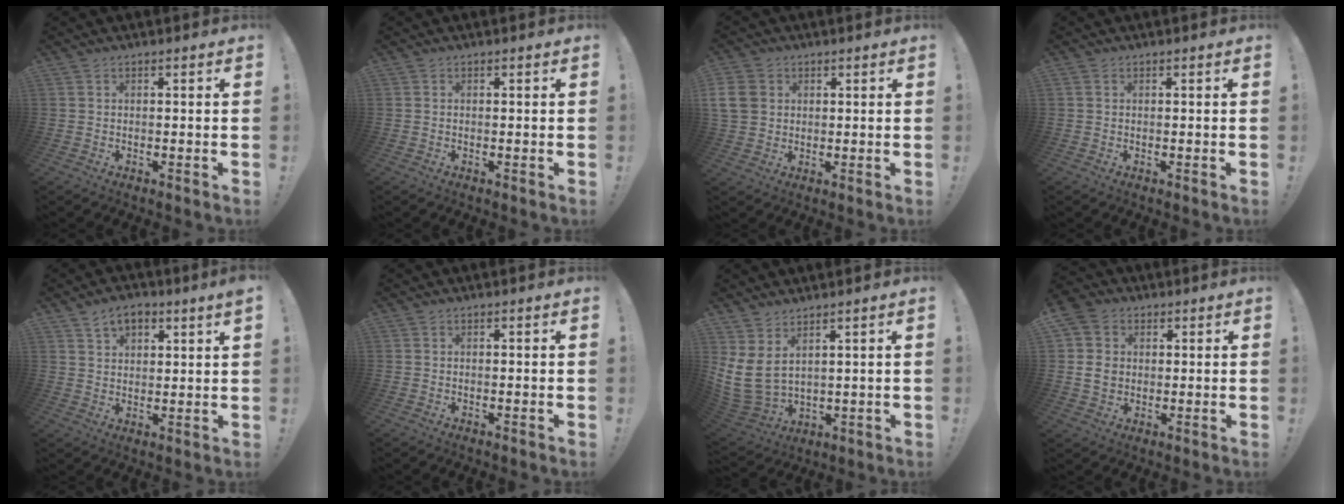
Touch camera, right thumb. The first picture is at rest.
{"total": 0.0}
{"total": 8.5, "force": [1.8, 7.2, 4.1], "torque": [-0.086, -0.001, 0.040]}
{"total": 0.0}
{"total": 5.8, "force": [4.0, 2.4, 3.3], "torque": [-0.055, -0.011, 0.072]}
{"total": 0.0}
{"total": 9.5, "force": [2.8, 5.9, 7.0], "torque": [-0.156, -0.024, 0.057]}
{"total": 7.7, "force": [0.8, 6.8, 3.5], "torque": [-0.070, 0.001, 0.018]}